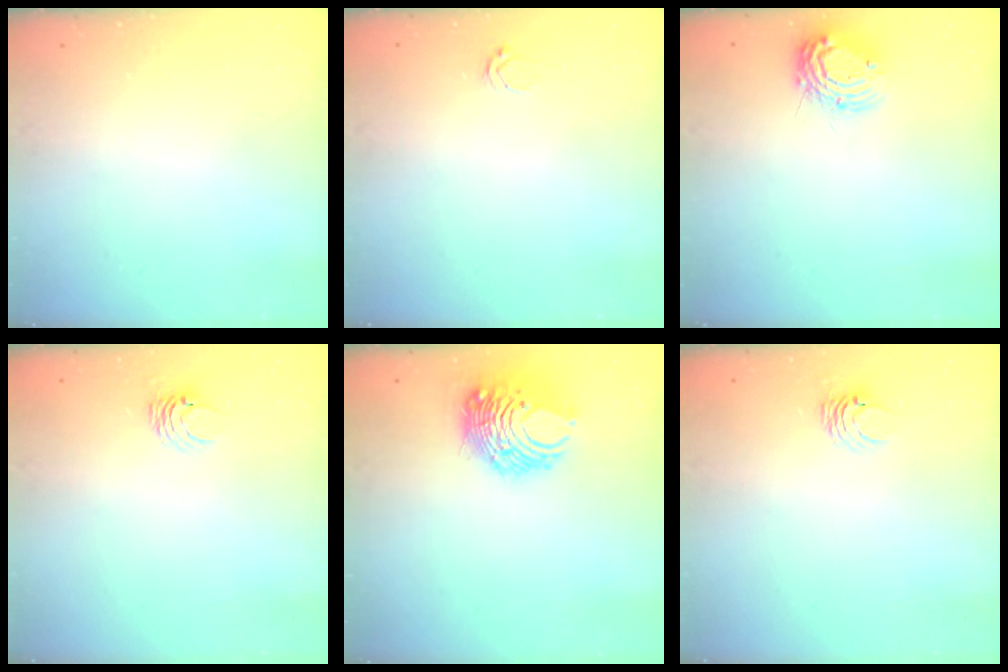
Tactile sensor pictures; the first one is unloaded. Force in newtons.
{"total": 3.0, "press": 3.0, "slide": 0.5}
{"total": 10.5, "press": 10.4, "slide": 0.9}
{"total": 3.9, "press": 3.9, "slide": 0.3}
{"total": 10.7, "press": 10.7, "slide": 0.7}
{"total": 3.9, "press": 3.9, "slide": 0.3}